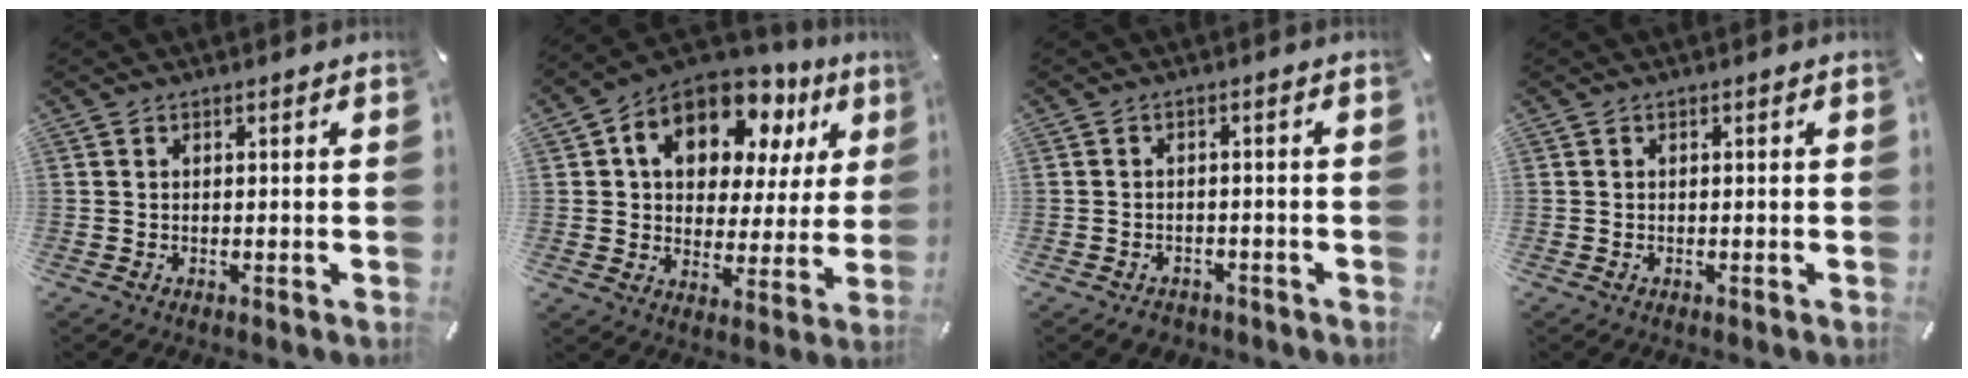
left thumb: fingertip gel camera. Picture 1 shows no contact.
{"total": 15.2, "force": [8.2, 9.9, 8.2], "torque": [-0.138, -0.043, 0.146]}
{"total": 2.6, "force": [-2.0, 1.6, 0.5], "torque": [-0.007, 0.012, -0.040]}
{"total": 0.0}